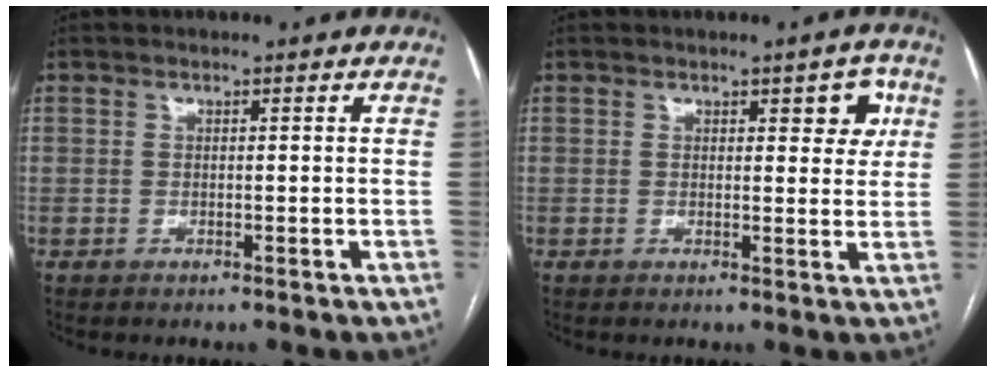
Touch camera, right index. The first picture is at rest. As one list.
[{"total": 4.1, "force": [1.7, 1.7, 3.2], "torque": [-0.029, 0.004, 0.017]}]